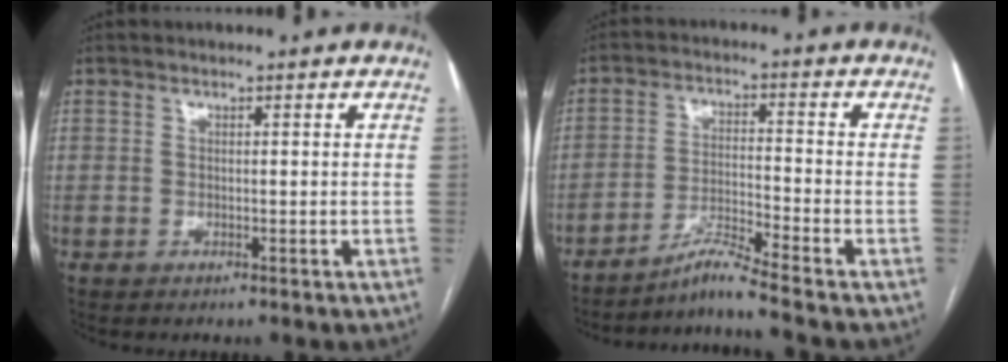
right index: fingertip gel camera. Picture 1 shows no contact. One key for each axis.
{"total": 6.1, "fx": -5.3, "fy": -2.5, "fz": 2.0, "tx": -0.042, "ty": -0.022, "tz": -0.097}